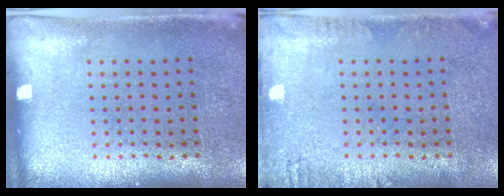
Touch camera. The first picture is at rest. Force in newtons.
{"total": 1.4, "press": 1.3, "slide": 0.2}